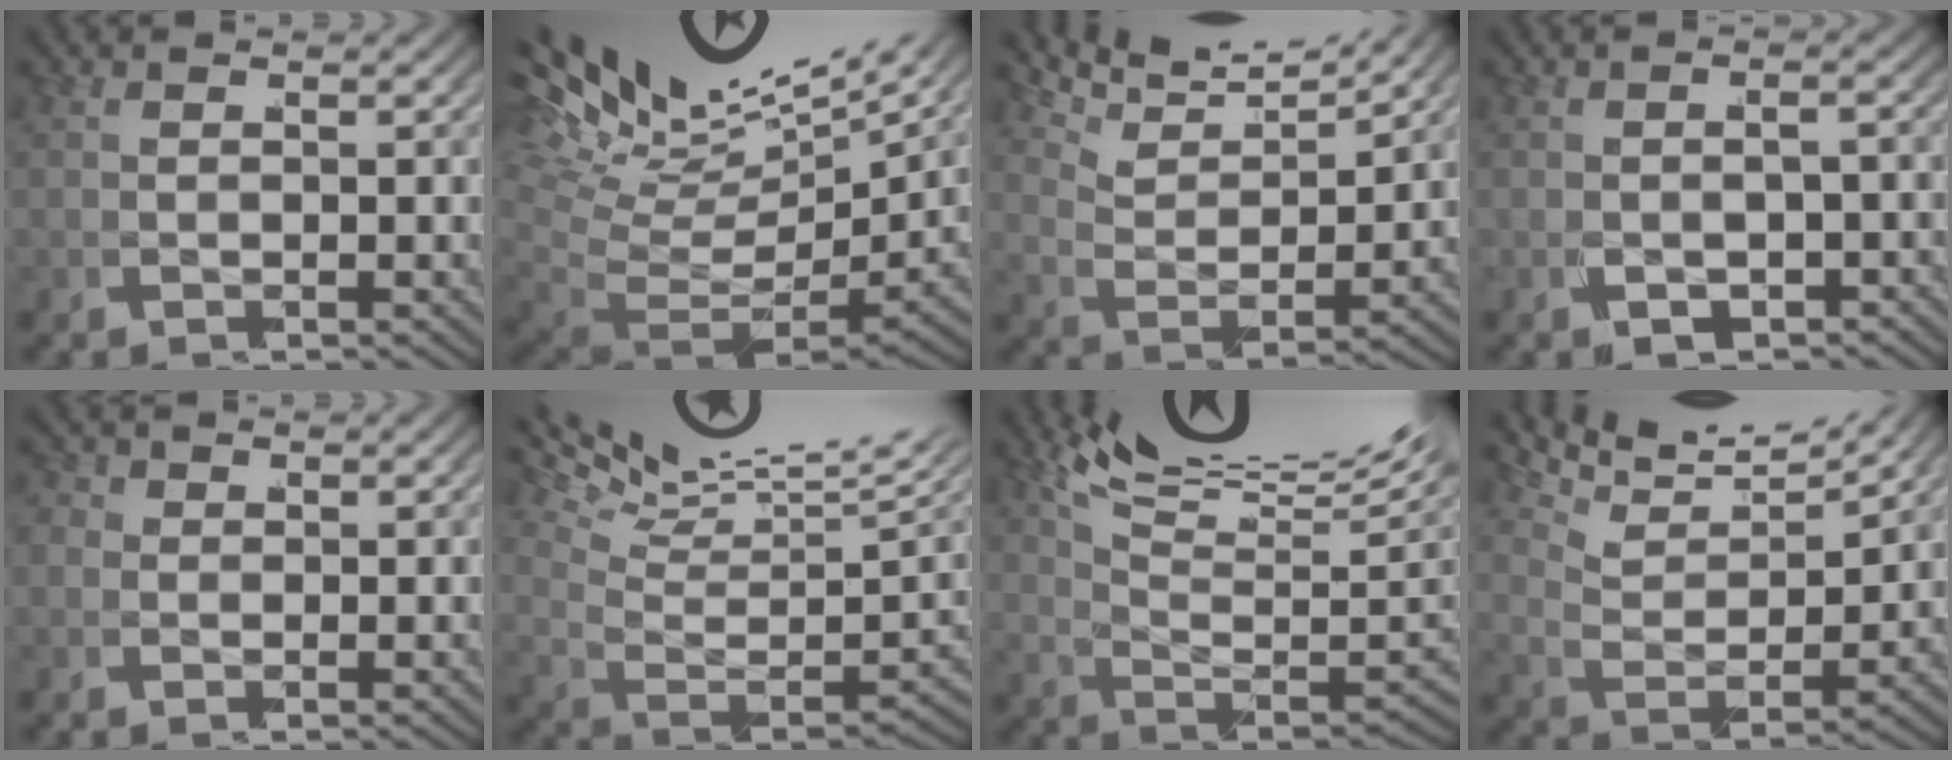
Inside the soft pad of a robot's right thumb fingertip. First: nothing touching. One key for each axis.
{"total": 11.0, "fx": 1.9, "fy": 6.9, "fz": 8.4, "tx": -0.161, "ty": -0.017, "tz": 0.032}
{"total": 4.6, "fx": 3.2, "fy": 2.2, "fz": 2.6, "tx": -0.065, "ty": 0.004, "tz": 0.044}
{"total": 2.4, "fx": -1.6, "fy": 1.0, "fz": 1.5, "tx": -0.029, "ty": 0.000, "tz": -0.020}
{"total": 2.1, "fx": -0.4, "fy": 2.0, "fz": 0.3, "tx": -0.014, "ty": -0.007, "tz": -0.011}
{"total": 10.8, "fx": 4.0, "fy": 5.9, "fz": 8.1, "tx": -0.125, "ty": 0.013, "tz": 0.051}
{"total": 11.3, "fx": 3.2, "fy": 6.0, "fz": 9.0, "tx": -0.138, "ty": -0.001, "tz": 0.049}
{"total": 5.7, "fx": 3.4, "fy": 3.0, "fz": 3.6, "tx": -0.078, "ty": 0.006, "tz": 0.043}